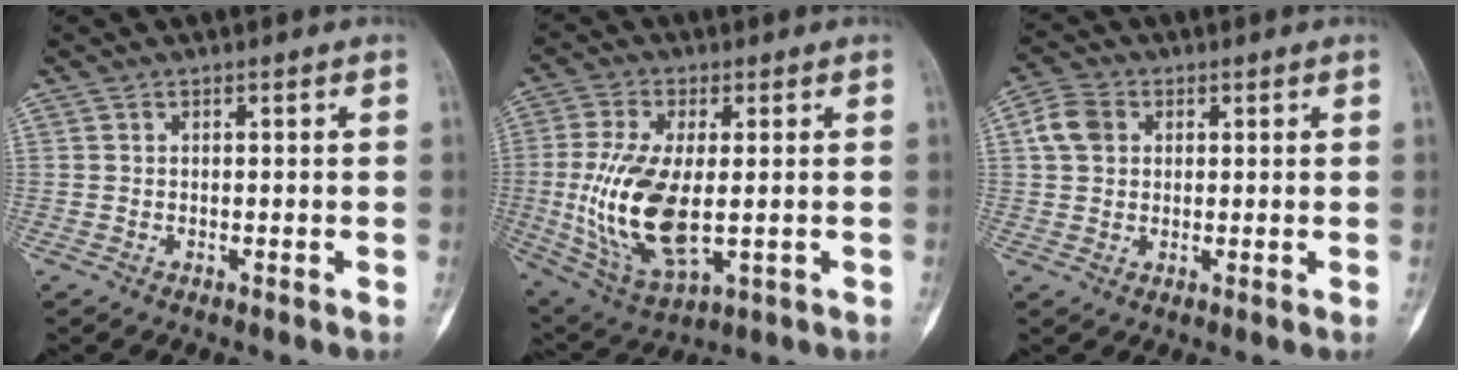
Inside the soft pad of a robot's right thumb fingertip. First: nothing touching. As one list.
[{"total": 16.3, "force": [-1.0, 8.1, 14.1], "torque": [-0.287, -0.011, -0.003]}, {"total": 5.7, "force": [1.3, 4.6, 3.0], "torque": [-0.049, 0.007, 0.020]}]